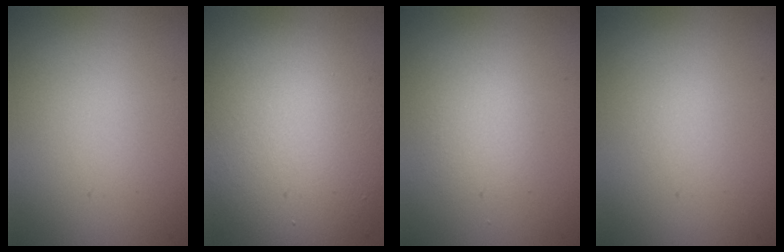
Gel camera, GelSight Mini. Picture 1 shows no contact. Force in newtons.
{"total": 10.1, "press": 10.1, "slide": 0.6}
{"total": 1.5, "press": 1.5, "slide": 0.0}
{"total": 0.0}